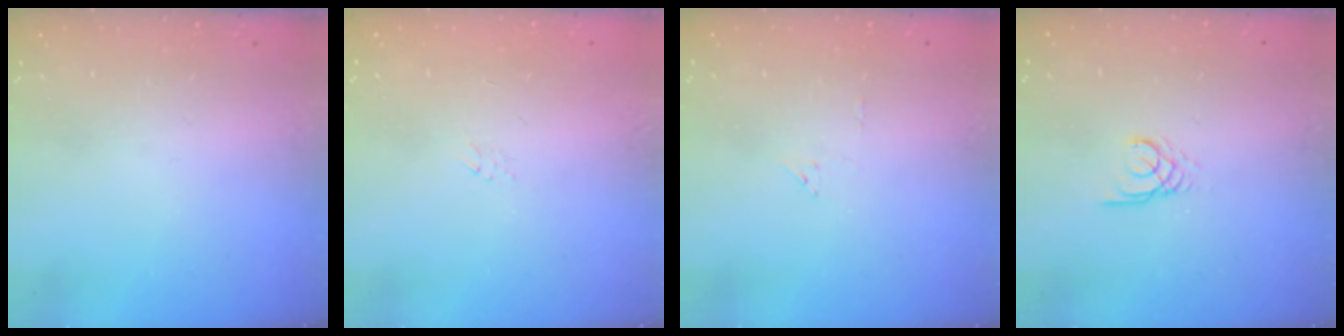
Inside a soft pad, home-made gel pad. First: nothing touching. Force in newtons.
{"total": 3.0, "press": 3.0, "slide": 0.1}
{"total": 4.7, "press": 4.7, "slide": 0.2}
{"total": 2.3, "press": 2.3, "slide": 0.2}